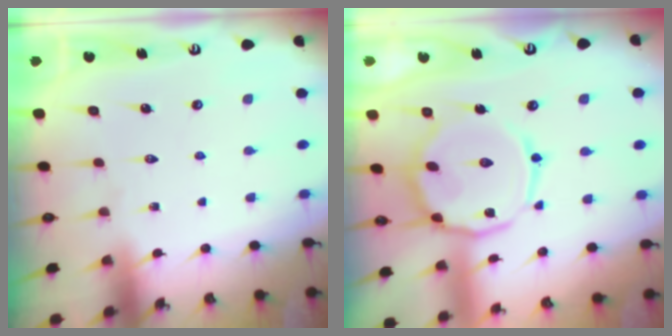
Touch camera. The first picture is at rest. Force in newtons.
{"total": 14.2, "press": 14.2, "slide": 1.1}